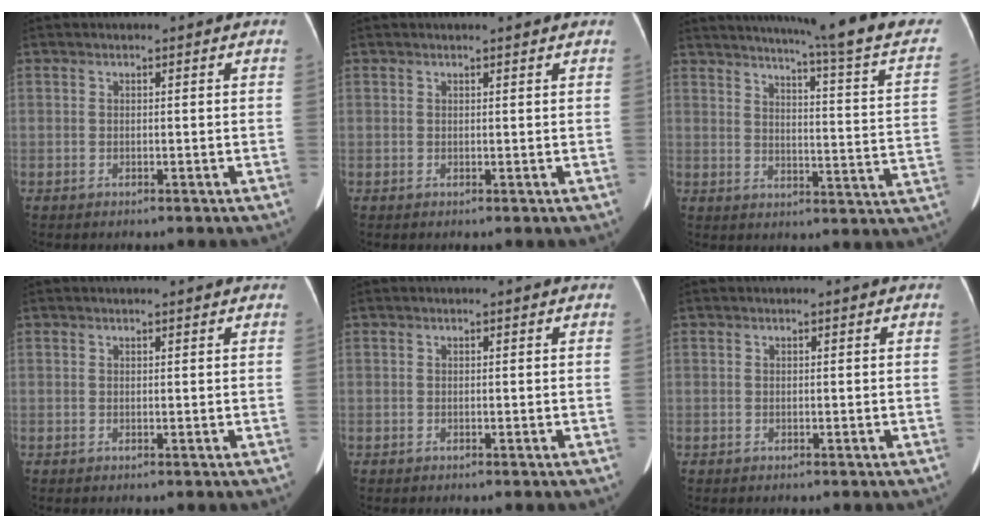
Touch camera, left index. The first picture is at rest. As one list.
[{"total": 1.3, "force": [1.2, -0.1, 0.5], "torque": [-0.008, 0.006, 0.015]}, {"total": 23.0, "force": [19.2, -0.5, 12.7], "torque": [-0.175, -0.055, 0.227]}, {"total": 1.0, "force": [0.9, -0.1, 0.4], "torque": [-0.007, 0.005, 0.012]}, {"total": 0.0}, {"total": 0.0}]